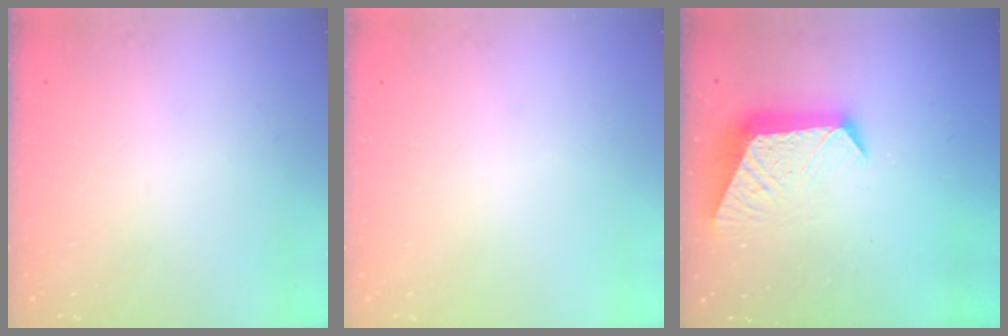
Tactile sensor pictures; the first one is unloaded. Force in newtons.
{"total": 0.0}
{"total": 12.0, "press": 11.9, "slide": 1.0}